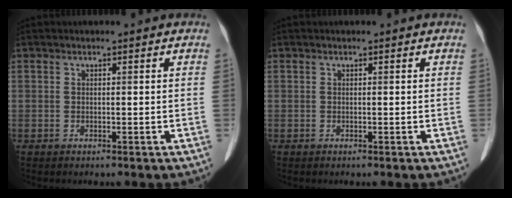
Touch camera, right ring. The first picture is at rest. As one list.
[{"total": 0.0}]